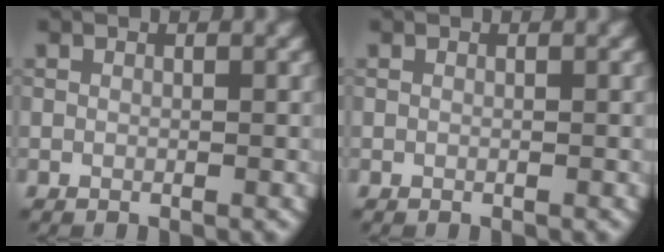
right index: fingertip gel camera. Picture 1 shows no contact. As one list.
[{"total": 0.0}]